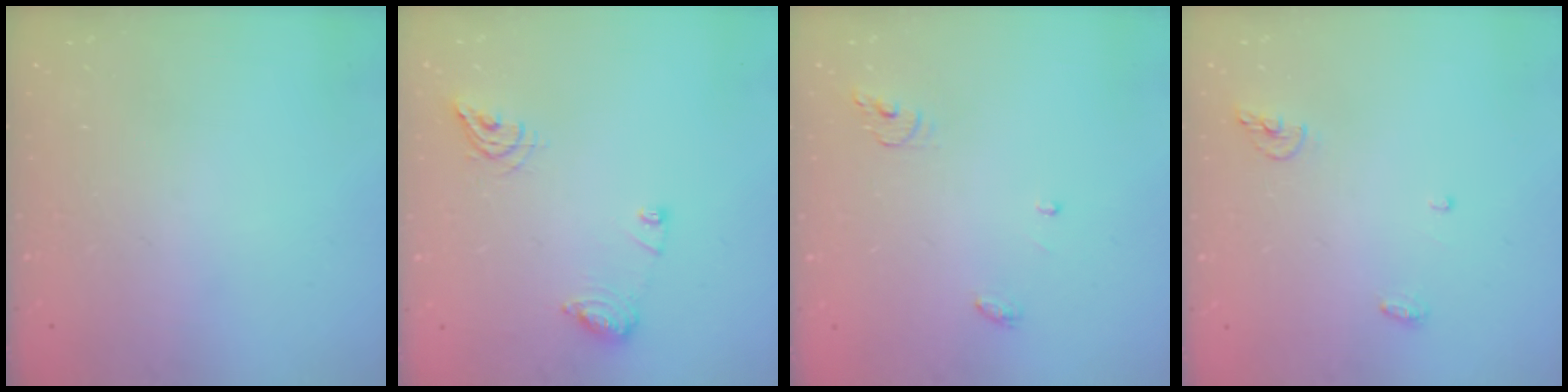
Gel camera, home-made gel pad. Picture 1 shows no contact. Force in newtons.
{"total": 9.0, "press": 9.0, "slide": 0.7}
{"total": 4.5, "press": 4.5, "slide": 0.3}
{"total": 5.2, "press": 5.0, "slide": 1.2}